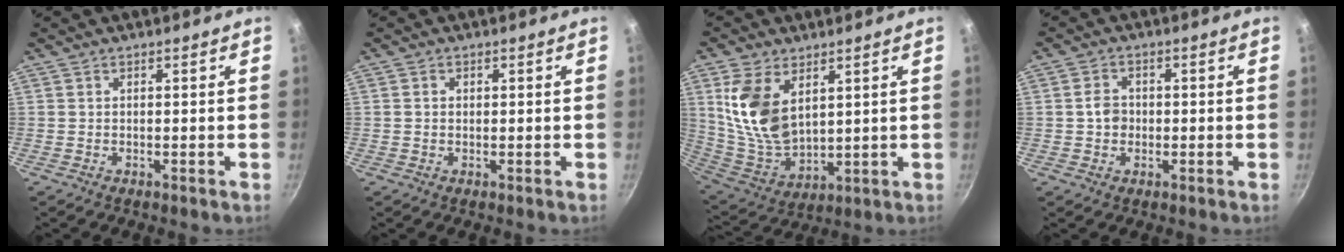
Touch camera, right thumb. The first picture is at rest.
{"total": 1.1, "force": [0.1, 0.9, 0.5], "torque": [-0.007, 0.005, 0.001]}
{"total": 14.3, "force": [5.1, 8.6, 10.3], "torque": [-0.186, -0.041, 0.114]}
{"total": 3.6, "force": [-0.3, 3.1, 1.9], "torque": [-0.016, 0.011, -0.007]}